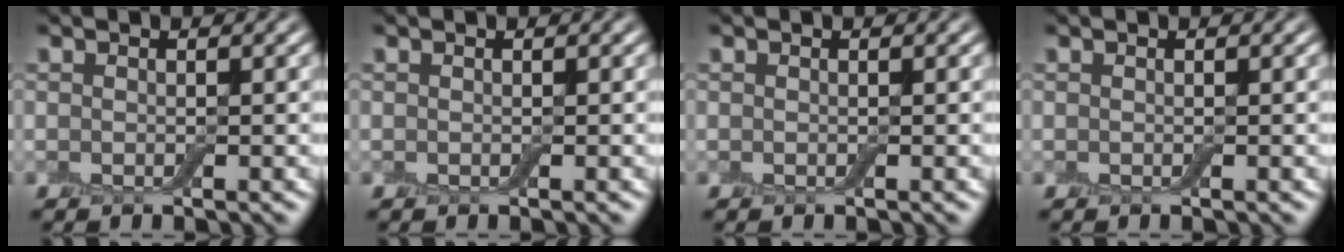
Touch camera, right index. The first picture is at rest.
{"total": 0.0}
{"total": 0.0}
{"total": 0.0}